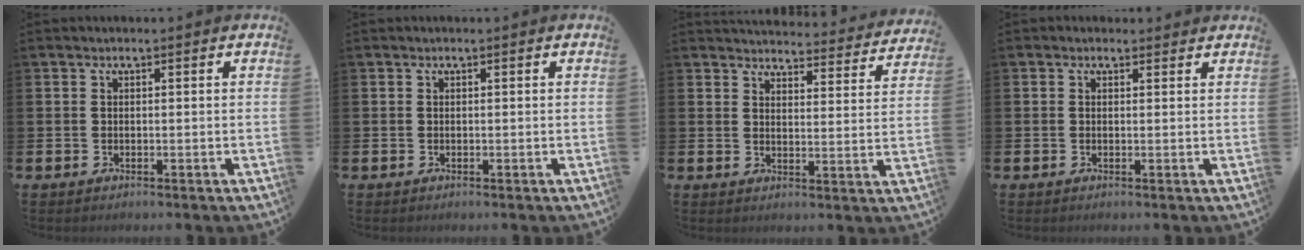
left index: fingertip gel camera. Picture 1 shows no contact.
{"total": 0.0}
{"total": 4.1, "force": [4.0, 0.6, 0.4], "torque": [-0.015, -0.034, 0.067]}
{"total": 1.3, "force": [1.2, 0.6, 0.0], "torque": [0.004, 0.001, 0.021]}